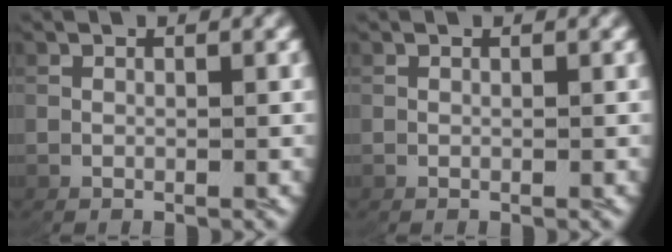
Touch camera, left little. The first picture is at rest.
{"total": 0.0}